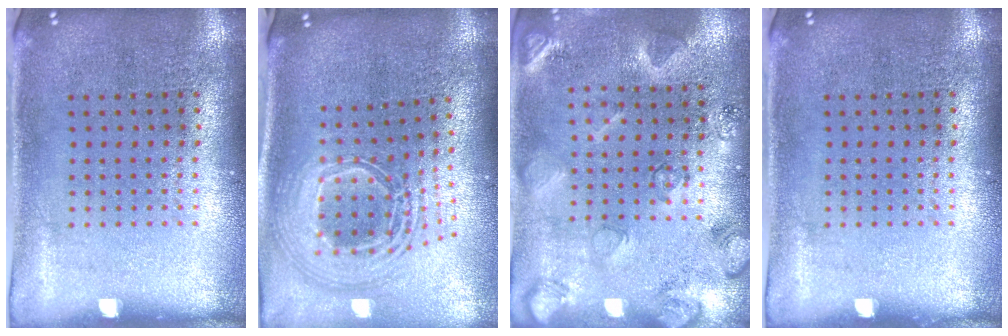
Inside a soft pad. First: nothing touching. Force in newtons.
{"total": 2.5, "press": 1.9, "slide": 1.7}
{"total": 2.3, "press": 2.2, "slide": 0.4}
{"total": 0.0}